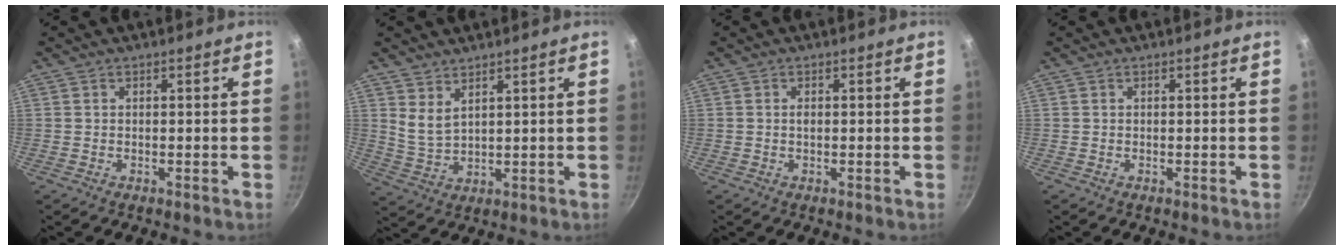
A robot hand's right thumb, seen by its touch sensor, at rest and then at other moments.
{"total": 4.4, "force": [3.0, 2.0, 2.6], "torque": [-0.046, -0.029, 0.066]}
{"total": 0.7, "force": [0.1, 0.4, 0.6], "torque": [-0.010, 0.001, 0.001]}
{"total": 0.0}